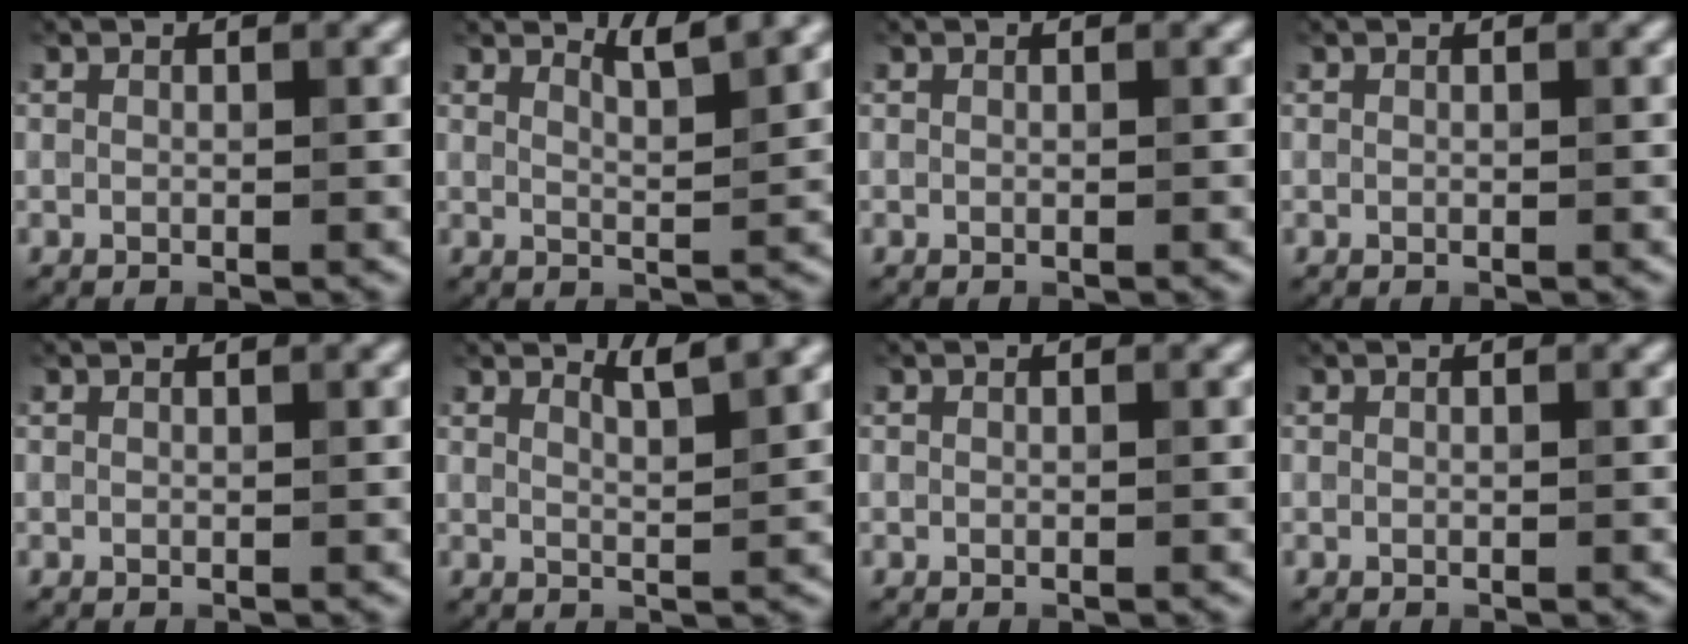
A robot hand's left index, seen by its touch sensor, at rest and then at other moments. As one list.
[{"total": 2.6, "force": [2.2, 0.3, 1.3], "torque": [-0.011, 0.001, 0.033]}, {"total": 0.0}, {"total": 0.0}, {"total": 0.0}, {"total": 2.3, "force": [1.9, 0.3, 1.2], "torque": [-0.007, 0.002, 0.028]}, {"total": 0.0}, {"total": 0.0}]